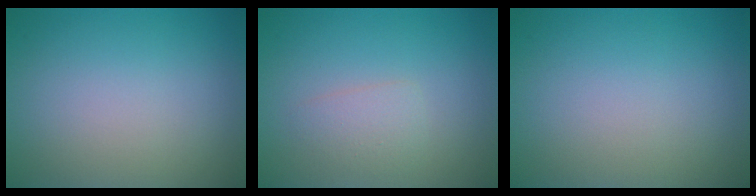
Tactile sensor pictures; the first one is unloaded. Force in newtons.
{"total": 1.6, "press": 1.6, "slide": 0.0}
{"total": 0.0}